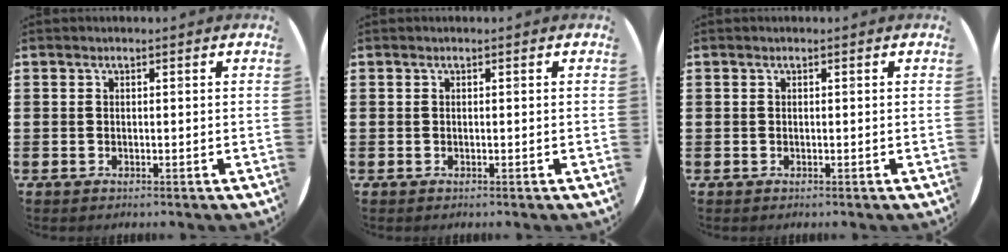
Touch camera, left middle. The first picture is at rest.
{"total": 0.0}
{"total": 0.0}